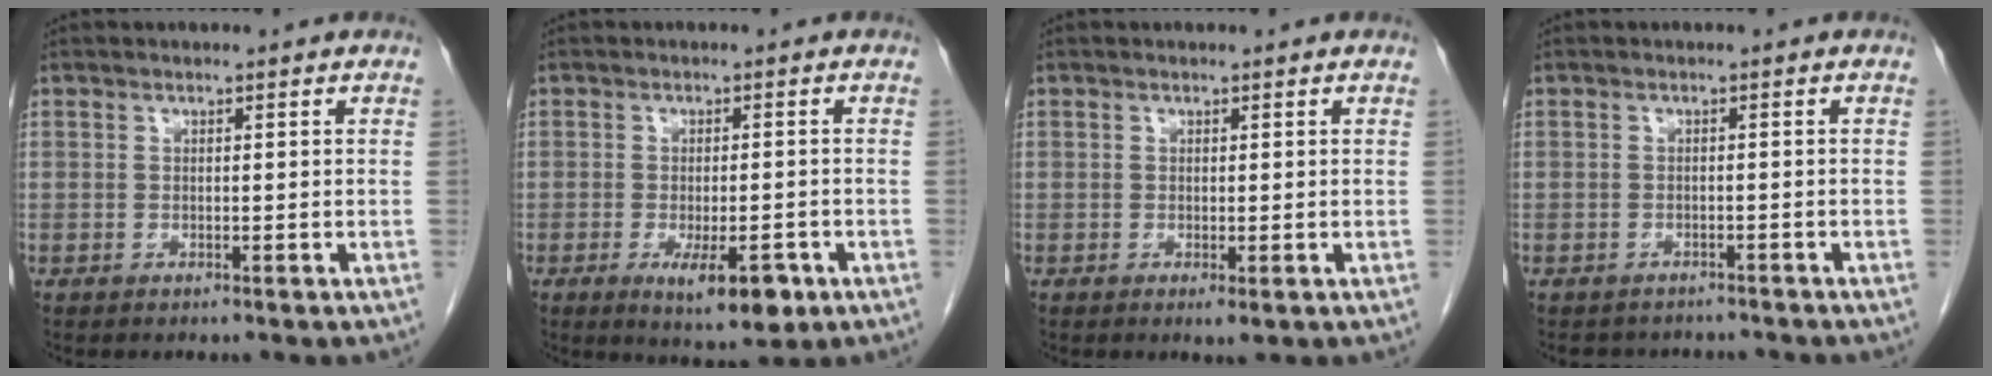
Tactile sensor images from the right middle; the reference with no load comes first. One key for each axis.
{"total": 7.0, "fx": -3.1, "fy": 2.1, "fz": 5.9, "tx": -0.089, "ty": -0.011, "tz": -0.036}
{"total": 1.1, "fx": -0.3, "fy": 0.3, "fz": 1.0, "tx": -0.015, "ty": -0.005, "tz": -0.002}
{"total": 5.2, "fx": -4.7, "fy": 2.2, "fz": 0.6, "tx": -0.009, "ty": 0.004, "tz": -0.055}